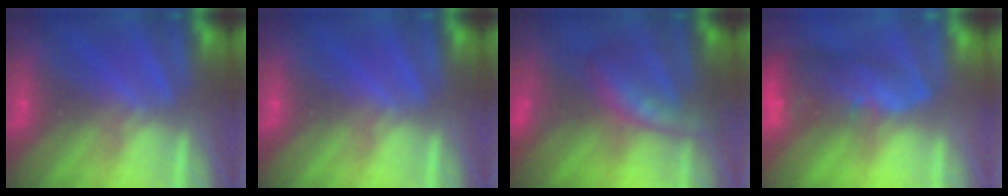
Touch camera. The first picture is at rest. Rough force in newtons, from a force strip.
{"total": 0.0}
{"total": 9.1}
{"total": 11.6}